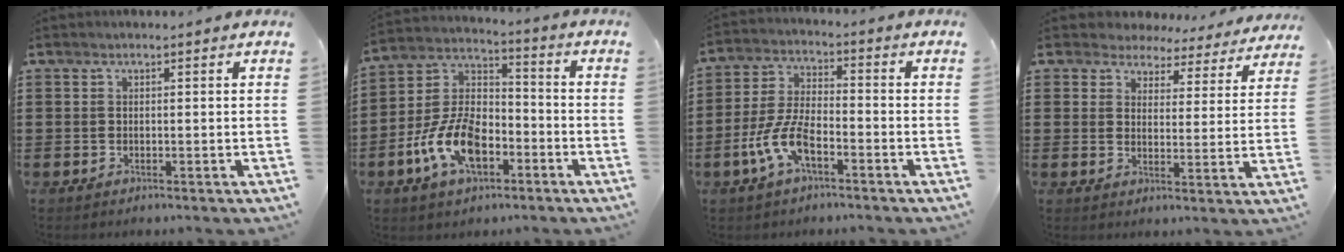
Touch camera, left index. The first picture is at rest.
{"total": 11.2, "force": [-5.4, 6.0, 7.7], "torque": [-0.191, 0.004, -0.107]}
{"total": 7.8, "force": [-4.0, 2.9, 6.1], "torque": [-0.139, -0.003, -0.077]}
{"total": 4.2, "force": [4.0, 1.3, 0.0], "torque": [-0.027, -0.024, 0.067]}